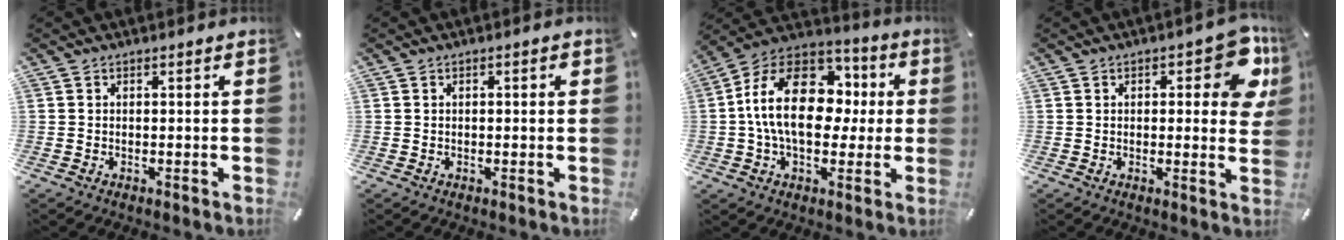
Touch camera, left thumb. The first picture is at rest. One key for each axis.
{"total": 1.1, "fx": 0.1, "fy": 0.4, "fz": 1.1, "tx": -0.020, "ty": 0.003, "tz": 0.000}
{"total": 21.0, "fx": 1.5, "fy": 14.5, "fz": 15.1, "tx": -0.271, "ty": 0.013, "tz": 0.028}
{"total": 11.7, "fx": 3.8, "fy": 4.9, "fz": 9.9, "tx": -0.111, "ty": -0.019, "tz": 0.062}